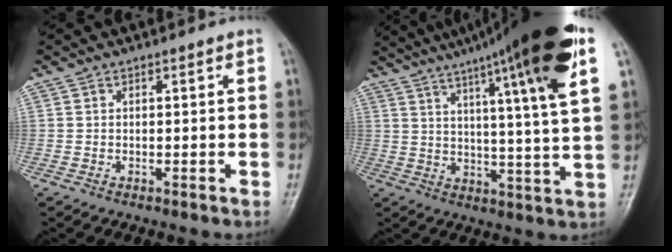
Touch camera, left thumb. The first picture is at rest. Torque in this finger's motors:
{"motor_torque": [2.53, 1.81, 1.85, -0.91, 0.38]}